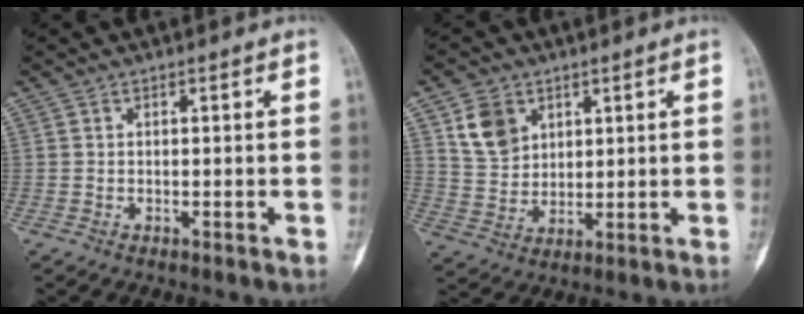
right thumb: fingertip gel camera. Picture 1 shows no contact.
{"total": 8.3, "force": [3.9, 6.4, 3.7], "torque": [-0.043, -0.018, 0.082]}